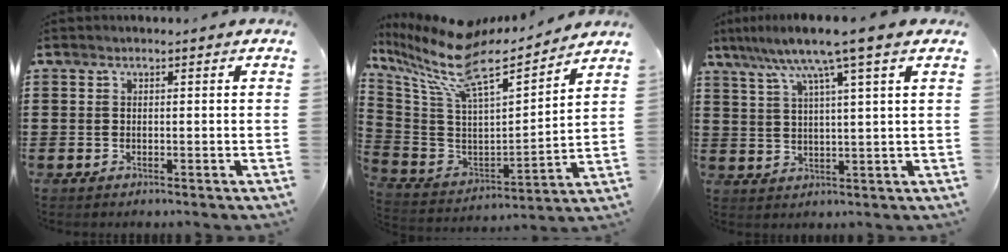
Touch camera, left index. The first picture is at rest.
{"total": 11.3, "force": [8.2, 3.0, 7.2], "torque": [-0.187, -0.056, 0.134]}
{"total": 7.9, "force": [5.3, -0.5, 5.9], "torque": [-0.130, -0.014, 0.086]}